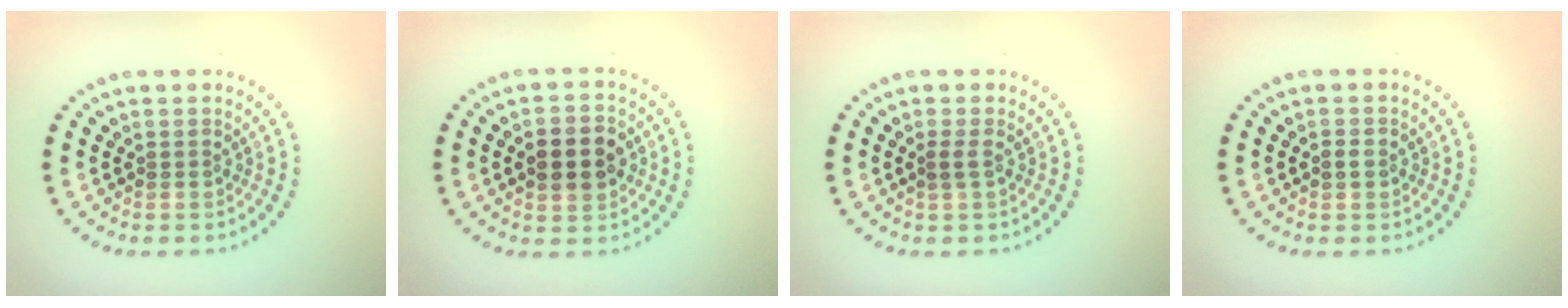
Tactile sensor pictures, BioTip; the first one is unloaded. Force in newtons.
{"total": 4.4, "press": 4.4, "slide": 0.2}
{"total": 0.8, "press": 0.7, "slide": 0.3}
{"total": 1.0, "press": 1.0, "slide": 0.2}